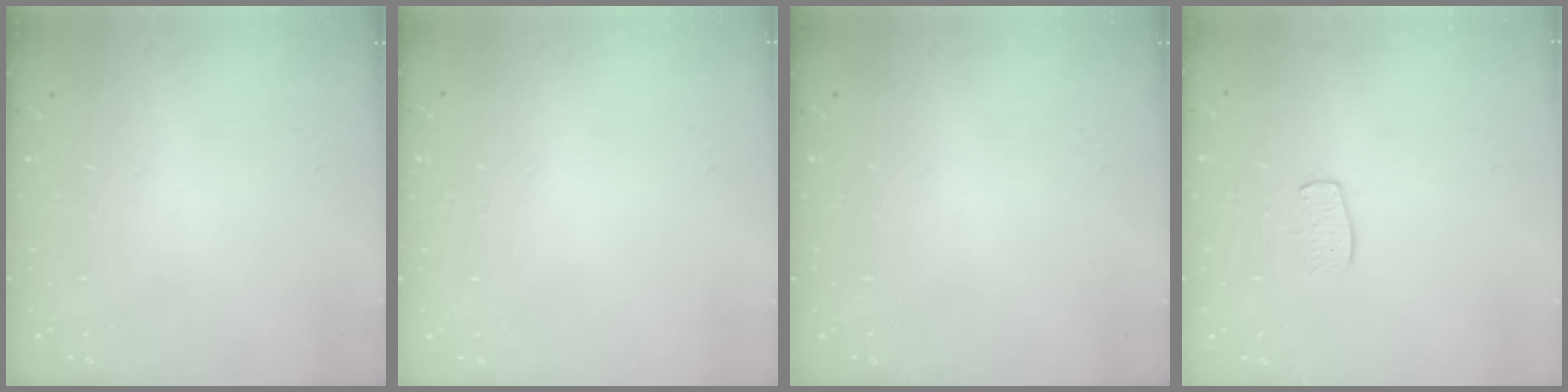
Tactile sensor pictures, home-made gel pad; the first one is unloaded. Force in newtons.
{"total": 0.5, "press": 0.5, "slide": 0.1}
{"total": 0.0}
{"total": 6.9, "press": 6.8, "slide": 0.4}